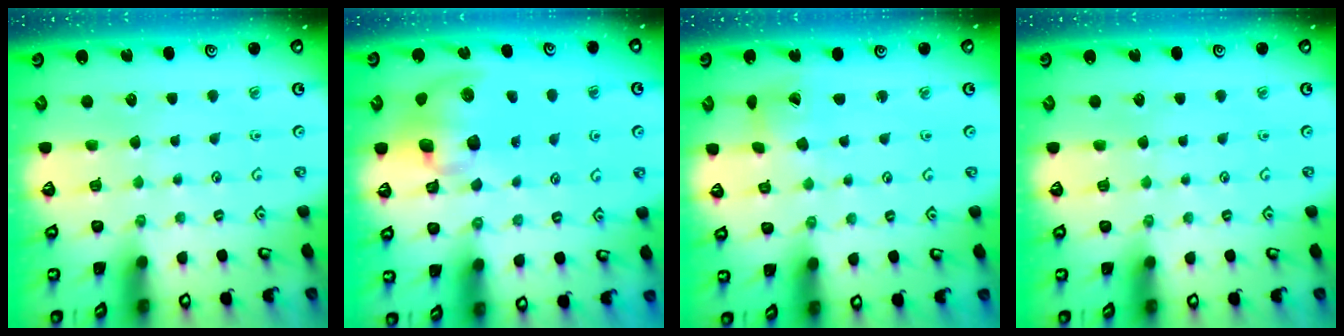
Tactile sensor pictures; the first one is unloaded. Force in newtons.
{"total": 13.3, "press": 13.2, "slide": 2.0}
{"total": 4.0, "press": 4.0, "slide": 0.5}
{"total": 0.0}